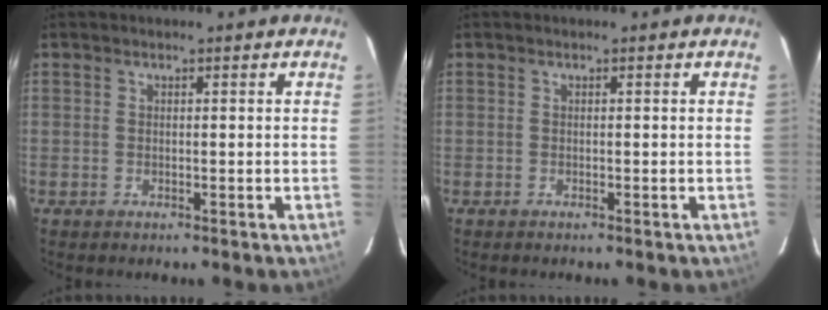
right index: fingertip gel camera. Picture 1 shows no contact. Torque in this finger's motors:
{"motor_torque": [-0.07, 0.02, -0.03, 0.00]}